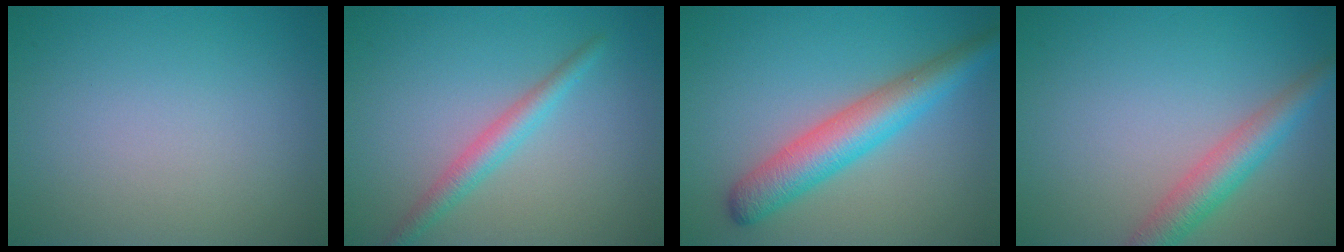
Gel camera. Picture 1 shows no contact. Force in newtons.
{"total": 2.5, "press": 2.5, "slide": 0.0}
{"total": 5.5, "press": 5.5, "slide": 0.3}
{"total": 4.0, "press": 4.0, "slide": 0.1}